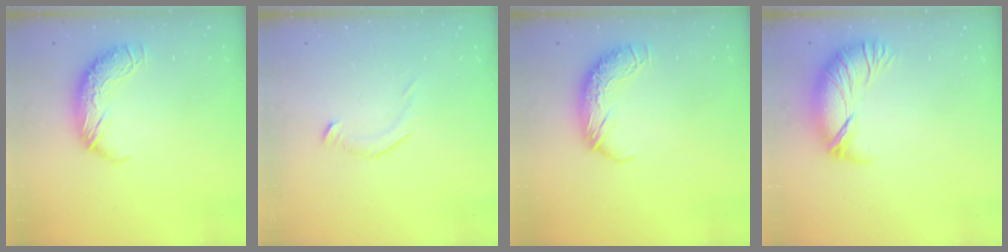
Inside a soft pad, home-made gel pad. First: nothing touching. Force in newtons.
{"total": 5.7, "press": 5.5, "slide": 1.2}
{"total": 0.0}
{"total": 2.6, "press": 1.6, "slide": 2.0}